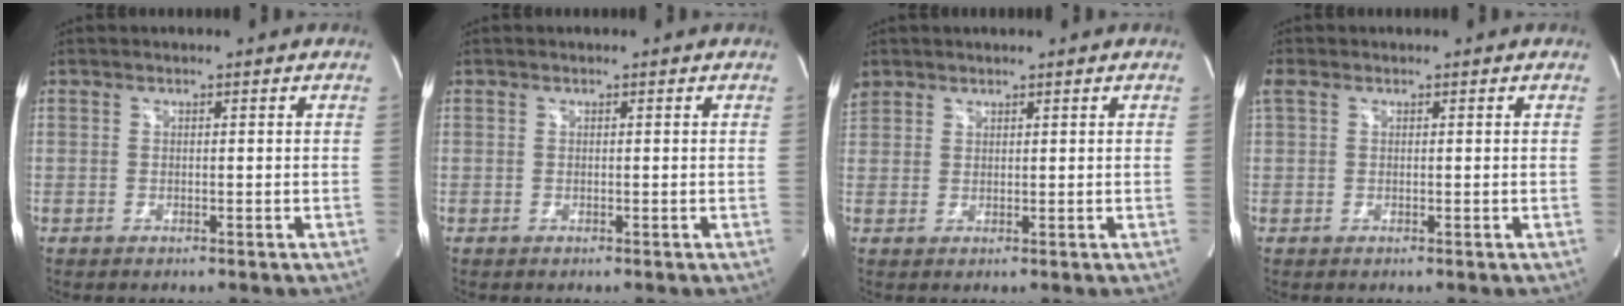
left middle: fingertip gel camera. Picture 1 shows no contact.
{"total": 0.0}
{"total": 4.1, "force": [2.8, 2.9, 0.8], "torque": [-0.032, 0.020, 0.060]}
{"total": 1.8, "force": [0.9, 1.1, 1.2], "torque": [-0.040, 0.032, 0.026]}